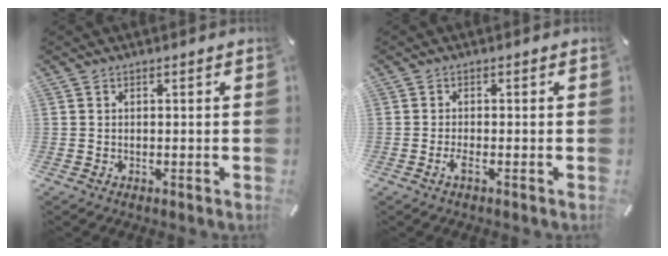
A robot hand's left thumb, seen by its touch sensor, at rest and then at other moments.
{"total": 2.0, "force": [-0.8, 0.3, 1.7], "torque": [-0.038, -0.004, -0.016]}